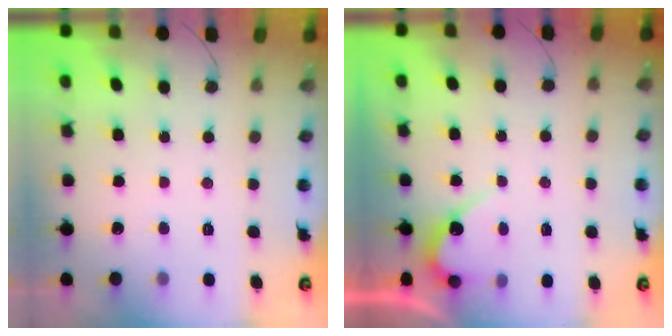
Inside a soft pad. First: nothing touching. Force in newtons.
{"total": 5.5, "press": 5.5, "slide": 0.4}